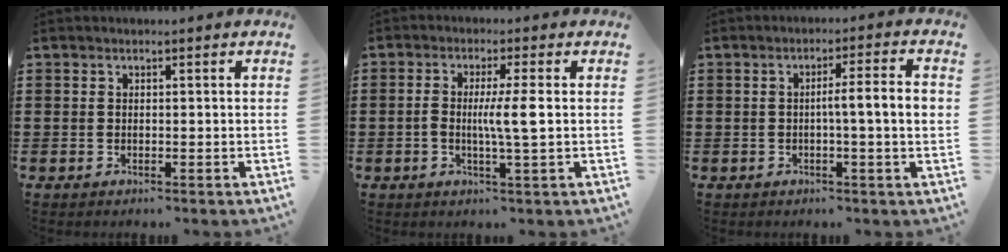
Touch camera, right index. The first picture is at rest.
{"total": 5.2, "force": [-0.3, 0.1, 5.2], "torque": [-0.093, -0.005, -0.010]}
{"total": 5.3, "force": [-0.2, 0.3, 5.3], "torque": [-0.094, 0.000, -0.009]}